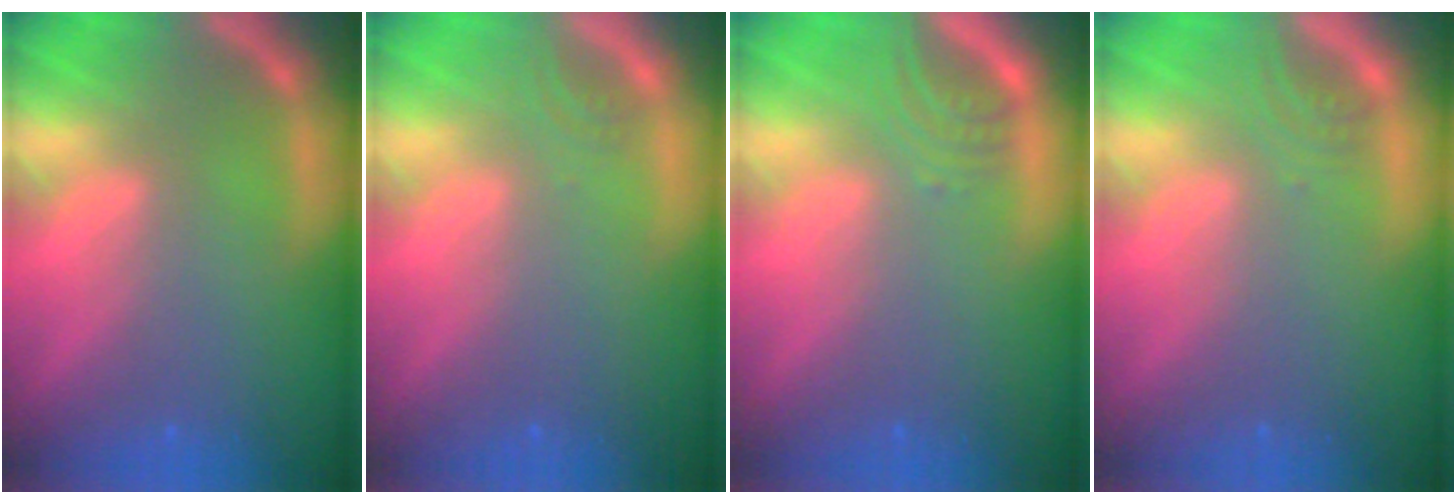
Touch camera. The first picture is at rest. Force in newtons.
{"total": 1.0}
{"total": 2.5}
{"total": 1.4}